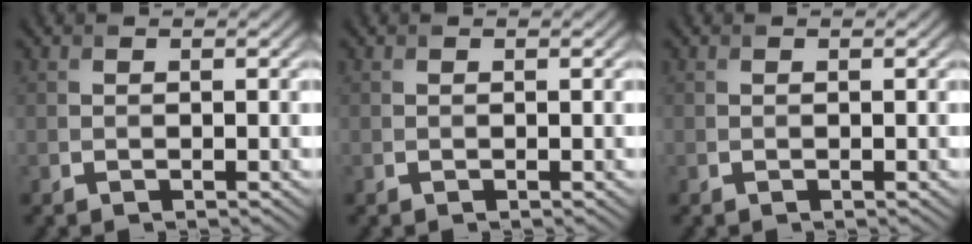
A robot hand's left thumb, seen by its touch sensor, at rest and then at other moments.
{"total": 0.0}
{"total": 0.0}